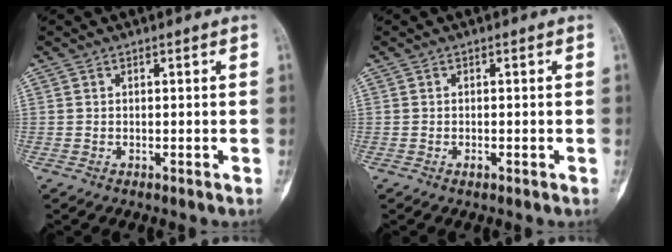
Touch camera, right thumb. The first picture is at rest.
{"total": 0.7, "force": [-0.3, 0.3, 0.6], "torque": [-0.013, 0.001, -0.004]}